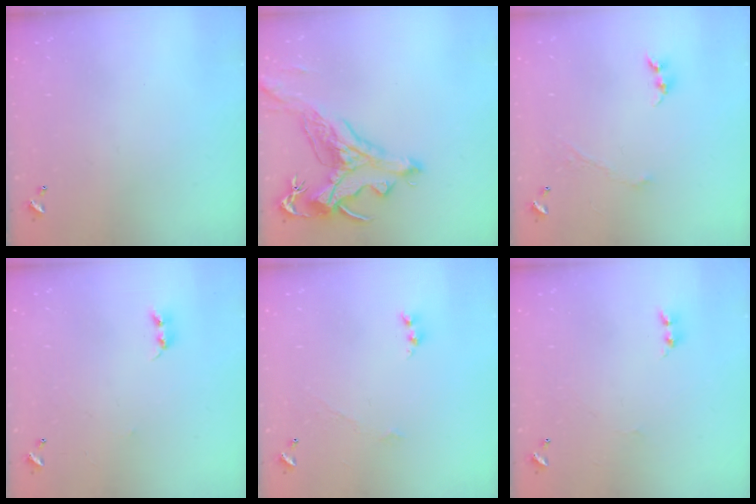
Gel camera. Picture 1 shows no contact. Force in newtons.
{"total": 2.2, "press": 1.7, "slide": 1.3}
{"total": 1.0, "press": 0.9, "slide": 0.4}
{"total": 2.2, "press": 2.2, "slide": 0.4}
{"total": 1.9, "press": 1.8, "slide": 0.4}
{"total": 1.7, "press": 1.6, "slide": 0.5}